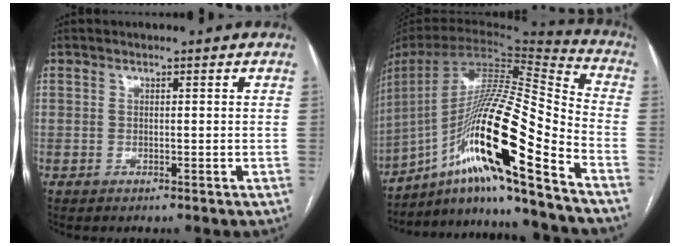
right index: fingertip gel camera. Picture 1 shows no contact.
{"total": 24.3, "force": [-13.5, 0.4, 20.2], "torque": [-0.372, -0.005, -0.242]}